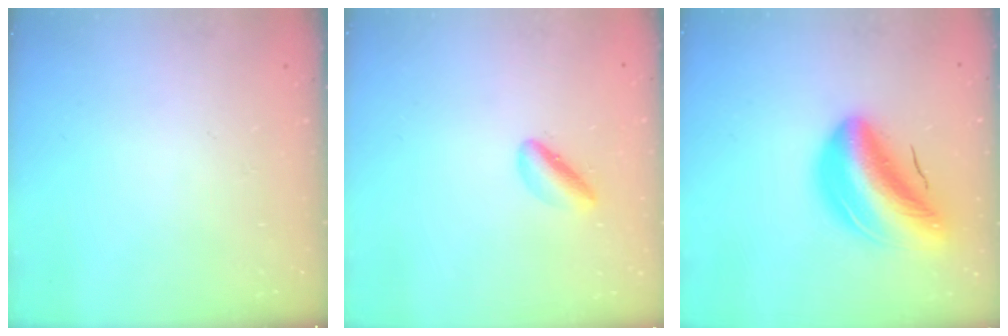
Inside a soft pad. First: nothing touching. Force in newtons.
{"total": 3.3, "press": 3.2, "slide": 0.8}
{"total": 15.3, "press": 14.7, "slide": 4.2}